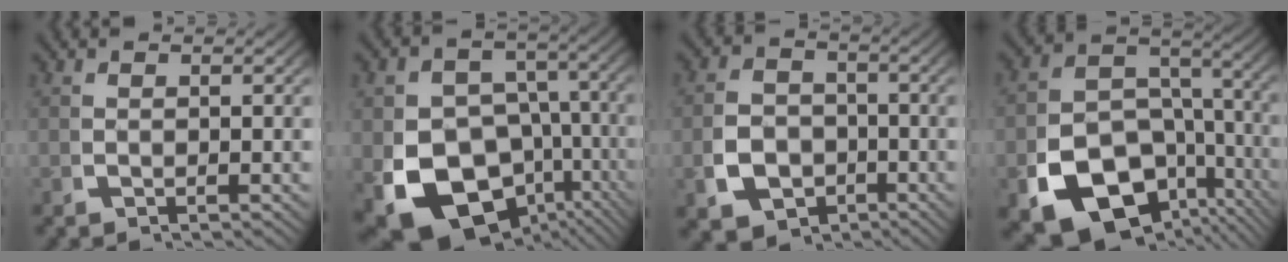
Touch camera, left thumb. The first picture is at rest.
{"total": 16.6, "force": [-5.7, 12.4, 9.5], "torque": [-0.196, -0.087, -0.063]}
{"total": 8.4, "force": [-3.2, 6.9, 3.4], "torque": [-0.068, -0.040, -0.044]}
{"total": 15.1, "force": [-6.1, 10.6, 8.9], "torque": [-0.167, -0.063, -0.080]}